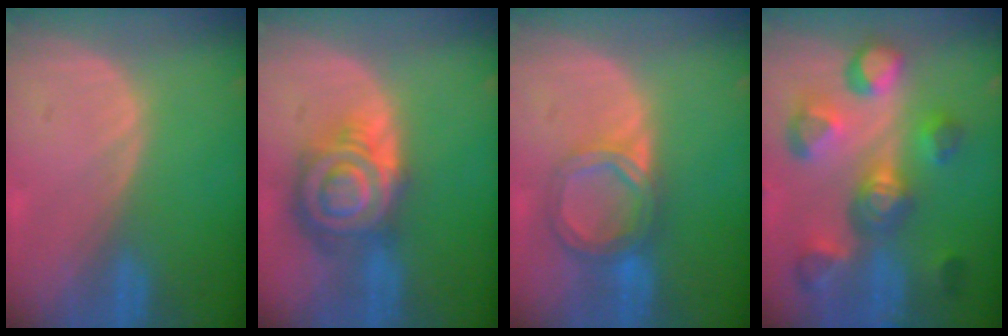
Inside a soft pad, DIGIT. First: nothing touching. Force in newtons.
{"total": 9.1, "press": 9.1, "slide": 0.5}
{"total": 6.4, "press": 5.7, "slide": 3.0}
{"total": 11.1, "press": 10.1, "slide": 4.7}